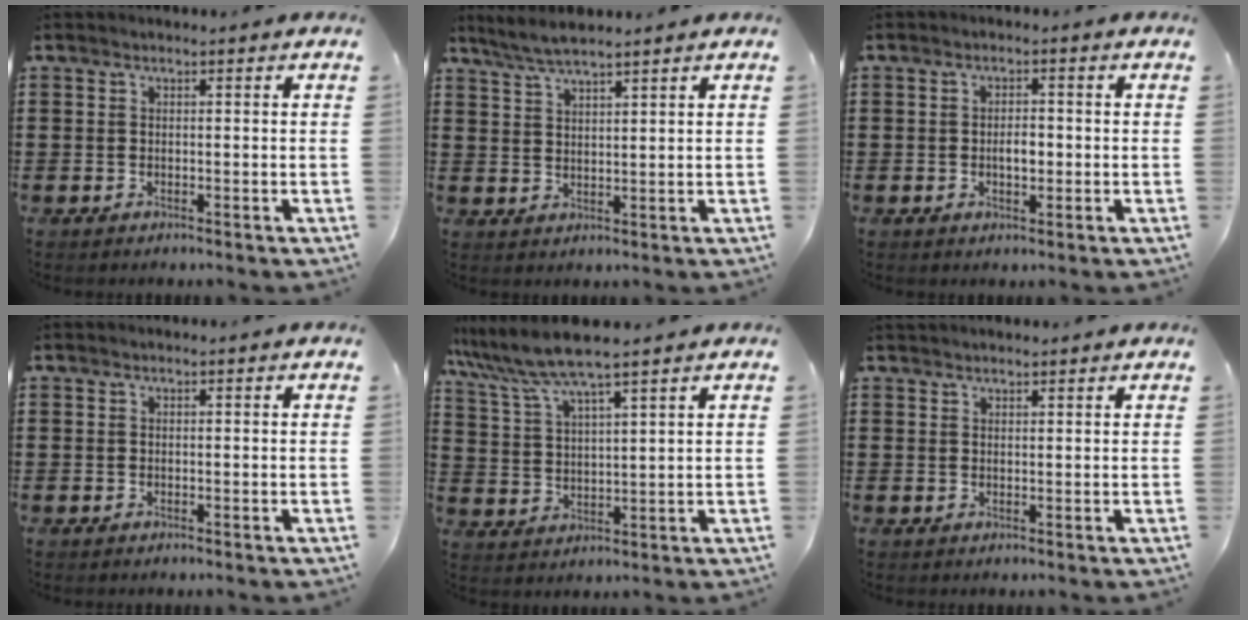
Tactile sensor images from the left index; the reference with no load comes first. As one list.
[{"total": 4.0, "force": [3.6, 0.2, 1.9], "torque": [-0.047, -0.004, 0.066]}, {"total": 2.6, "force": [-0.1, 1.2, 2.3], "torque": [-0.037, 0.000, -0.005]}, {"total": 0.0}, {"total": 7.0, "force": [6.0, -0.1, 3.6], "torque": [-0.090, -0.024, 0.106]}, {"total": 1.3, "force": [1.2, 0.2, 0.1], "torque": [-0.003, 0.000, 0.025]}]